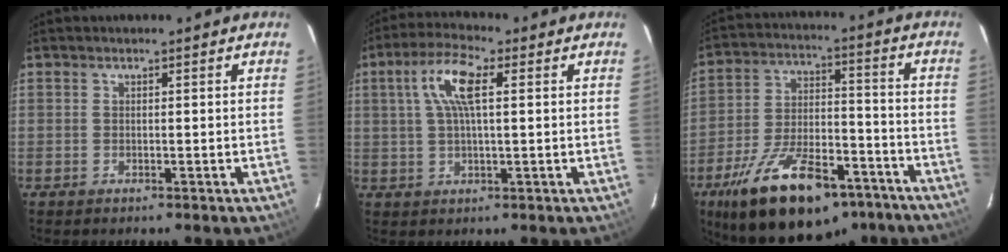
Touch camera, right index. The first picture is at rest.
{"total": 8.1, "force": [2.2, 2.4, 7.4], "torque": [-0.148, 0.017, 0.041]}
{"total": 24.2, "force": [-16.5, 9.7, 14.8], "torque": [-0.260, -0.010, -0.246]}